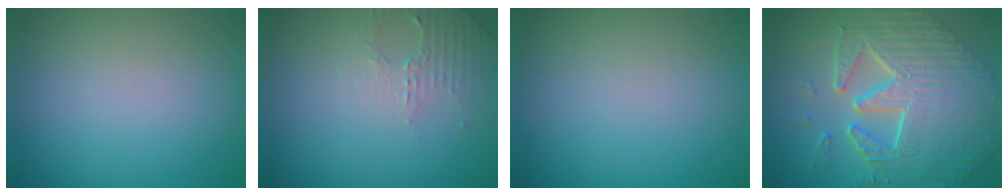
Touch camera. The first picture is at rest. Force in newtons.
{"total": 2.2, "press": 2.1, "slide": 0.6}
{"total": 0.0}
{"total": 10.3, "press": 7.3, "slide": 7.3}